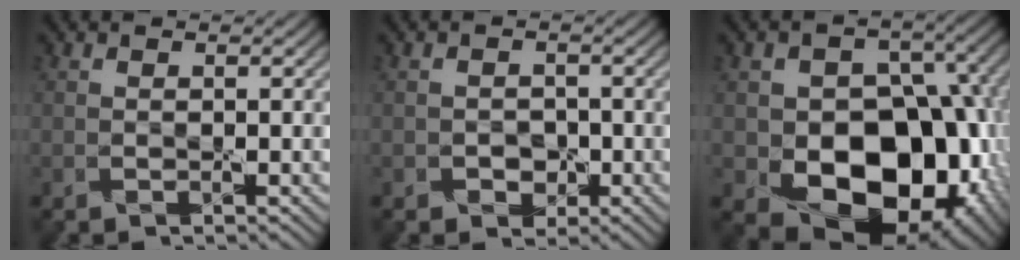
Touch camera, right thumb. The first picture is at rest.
{"total": 2.2, "force": [-0.9, 1.8, 0.8], "torque": [-0.009, -0.005, -0.016]}
{"total": 16.0, "force": [-4.0, 11.6, 10.3], "torque": [-0.128, -0.030, -0.055]}